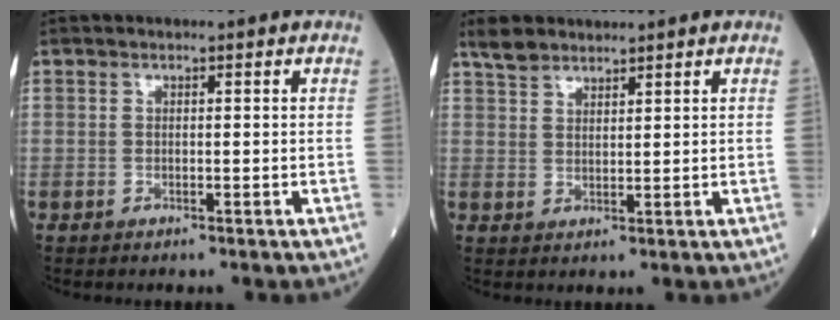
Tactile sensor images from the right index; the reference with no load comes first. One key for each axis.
{"total": 3.5, "fx": 3.2, "fy": 1.1, "fz": 0.9, "tx": -0.024, "ty": 0.012, "tz": 0.066}